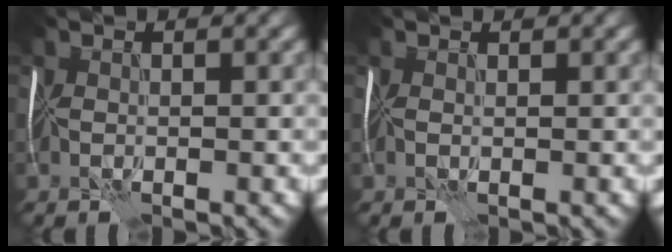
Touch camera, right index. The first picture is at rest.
{"total": 0.8, "force": [0.4, 0.5, 0.6], "torque": [-0.010, 0.005, 0.004]}